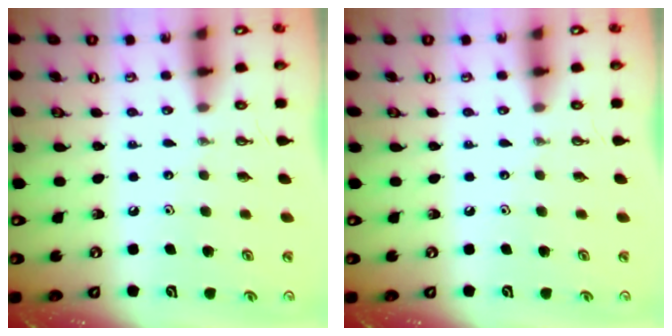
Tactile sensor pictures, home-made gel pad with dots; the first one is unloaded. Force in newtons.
{"total": 0.0}